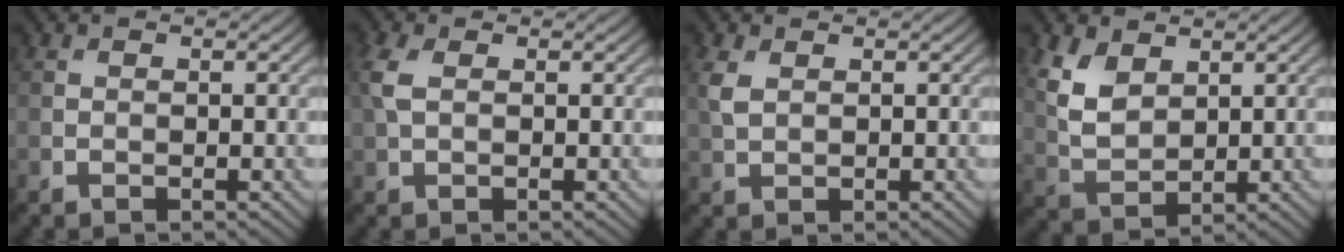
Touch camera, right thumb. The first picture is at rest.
{"total": 2.9, "force": [0.7, 1.7, 2.3], "torque": [-0.069, 0.007, 0.011]}
{"total": 2.5, "force": [0.9, 1.6, 1.7], "torque": [-0.053, 0.004, 0.019]}
{"total": 6.1, "force": [3.0, 3.6, 3.9], "torque": [-0.102, -0.002, 0.062]}